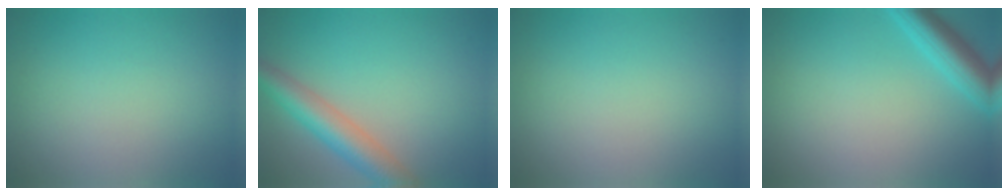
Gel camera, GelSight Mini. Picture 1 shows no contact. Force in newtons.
{"total": 5.3, "press": 5.3, "slide": 0.2}
{"total": 0.0}
{"total": 4.0, "press": 4.0, "slide": 0.2}